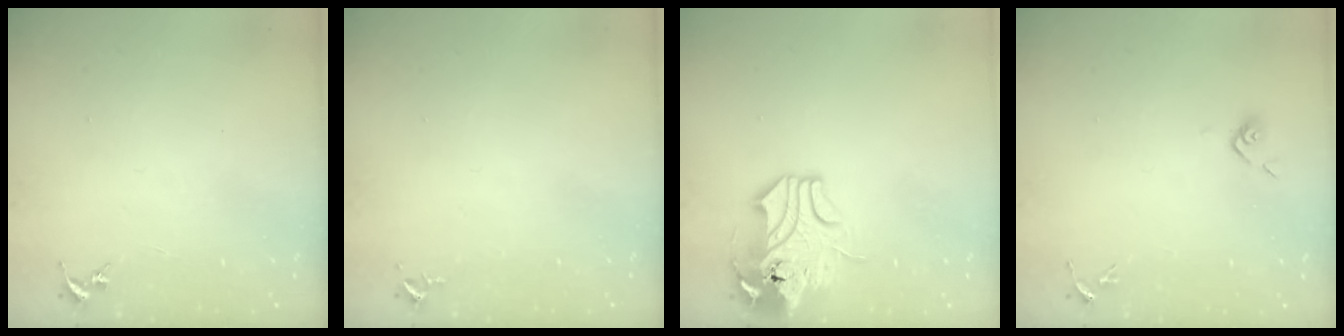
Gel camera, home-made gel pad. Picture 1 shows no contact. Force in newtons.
{"total": 2.6, "press": 2.6, "slide": 0.4}
{"total": 12.0, "press": 11.8, "slide": 2.2}
{"total": 4.2, "press": 4.1, "slide": 1.1}